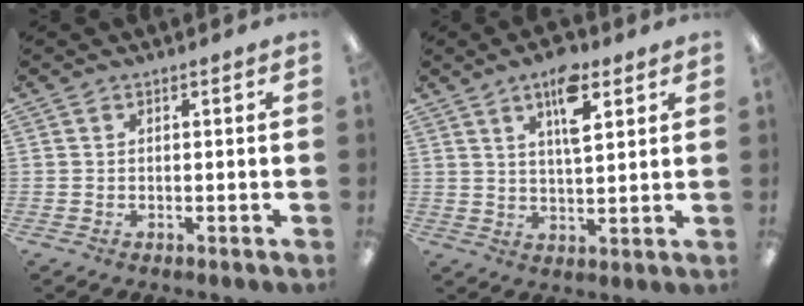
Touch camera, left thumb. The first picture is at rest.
{"total": 9.8, "force": [5.4, 3.8, 7.3], "torque": [-0.113, -0.016, 0.088]}